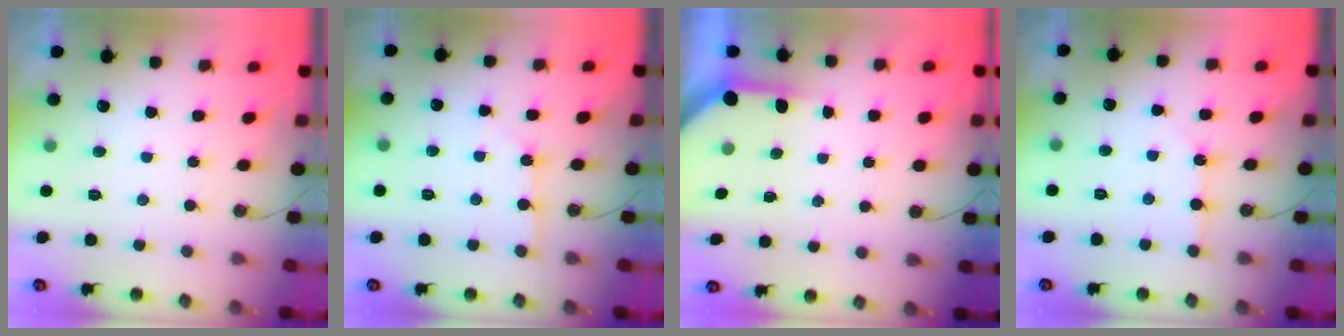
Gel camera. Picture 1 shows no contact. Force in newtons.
{"total": 1.0, "press": 1.0, "slide": 0.2}
{"total": 3.9, "press": 3.8, "slide": 0.3}
{"total": 1.3, "press": 1.3, "slide": 0.2}